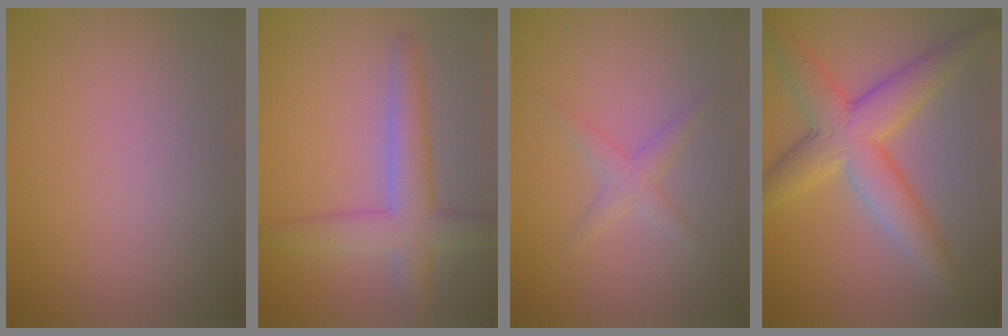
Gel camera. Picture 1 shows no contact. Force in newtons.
{"total": 4.7, "press": 4.7, "slide": 0.1}
{"total": 1.7, "press": 1.7, "slide": 0.1}
{"total": 6.7, "press": 6.7, "slide": 0.1}